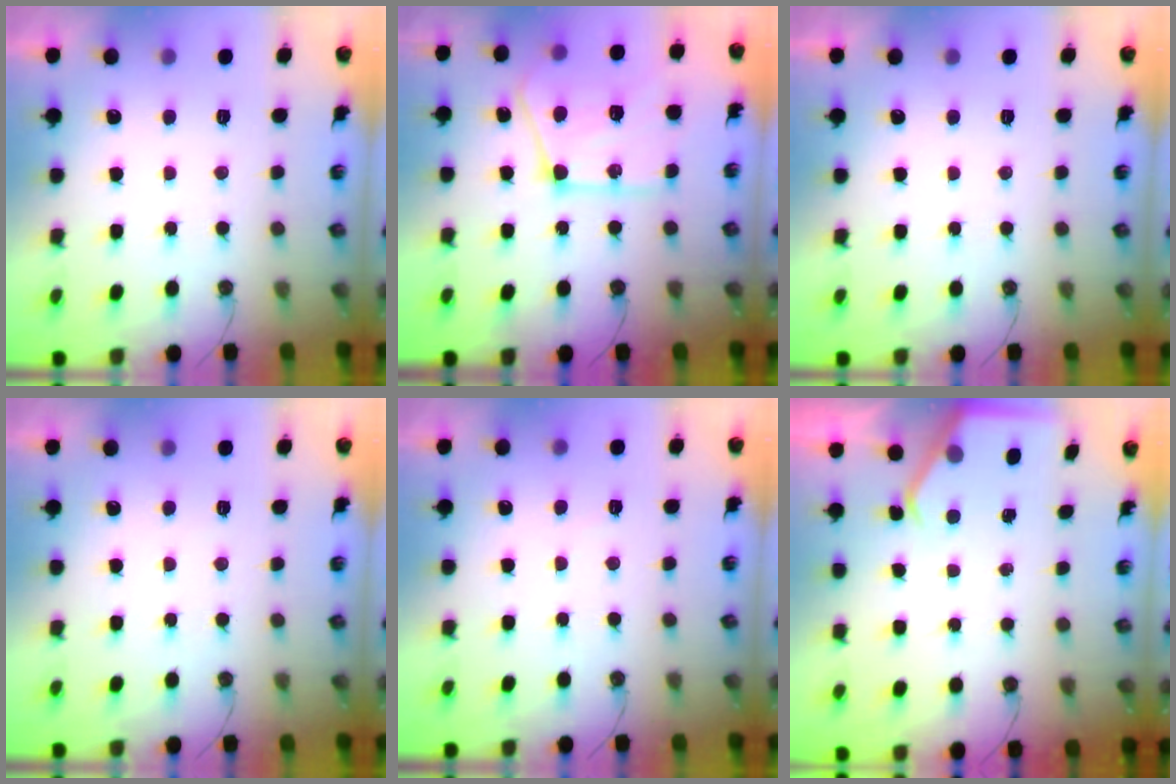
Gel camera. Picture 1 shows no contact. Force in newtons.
{"total": 20.7, "press": 20.6, "slide": 2.2}
{"total": 0.0}
{"total": 3.4, "press": 3.4, "slide": 0.5}
{"total": 3.0, "press": 2.9, "slide": 0.4}
{"total": 3.3, "press": 3.3, "slide": 0.5}